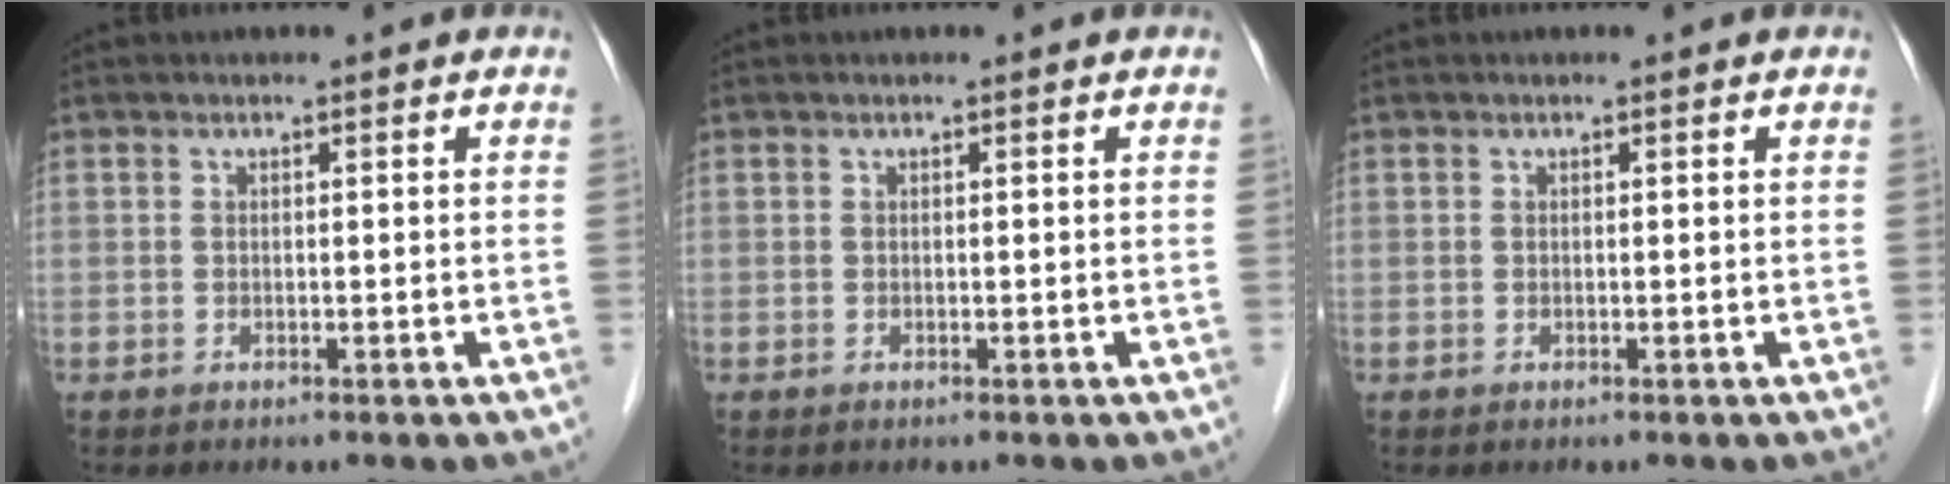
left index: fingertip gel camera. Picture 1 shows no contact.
{"total": 0.0}
{"total": 0.0}